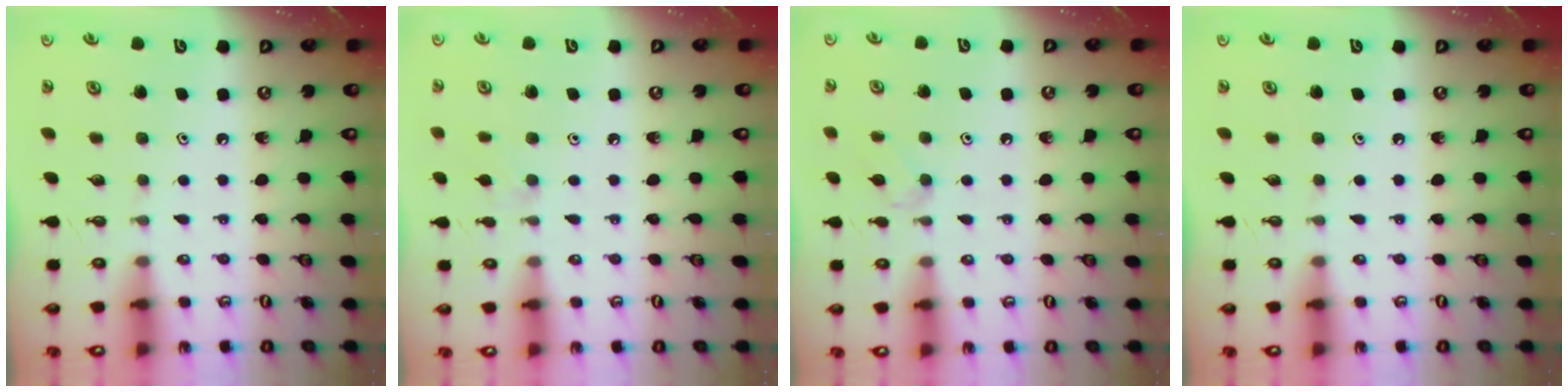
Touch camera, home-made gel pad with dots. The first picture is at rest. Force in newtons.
{"total": 4.9, "press": 4.9, "slide": 0.7}
{"total": 5.2, "press": 5.2, "slide": 0.7}
{"total": 0.0}